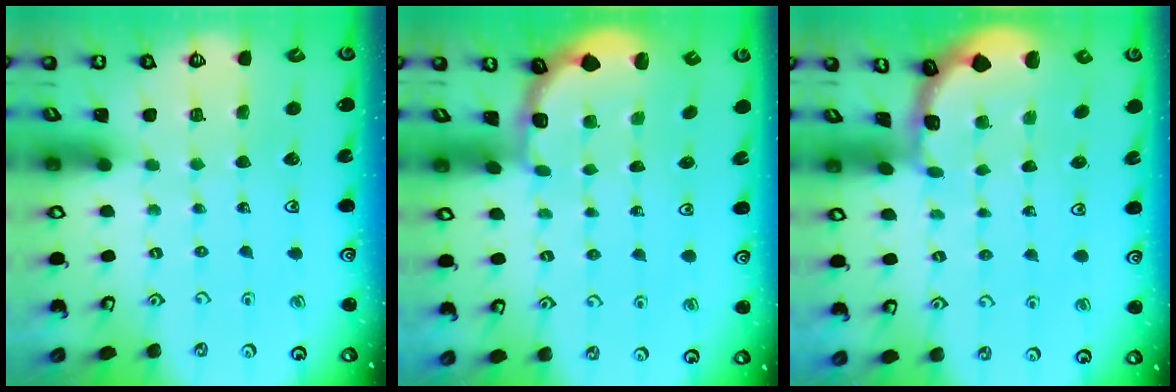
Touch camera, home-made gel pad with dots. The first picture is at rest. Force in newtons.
{"total": 1.8, "press": 1.6, "slide": 0.7}
{"total": 1.3, "press": 1.2, "slide": 0.1}